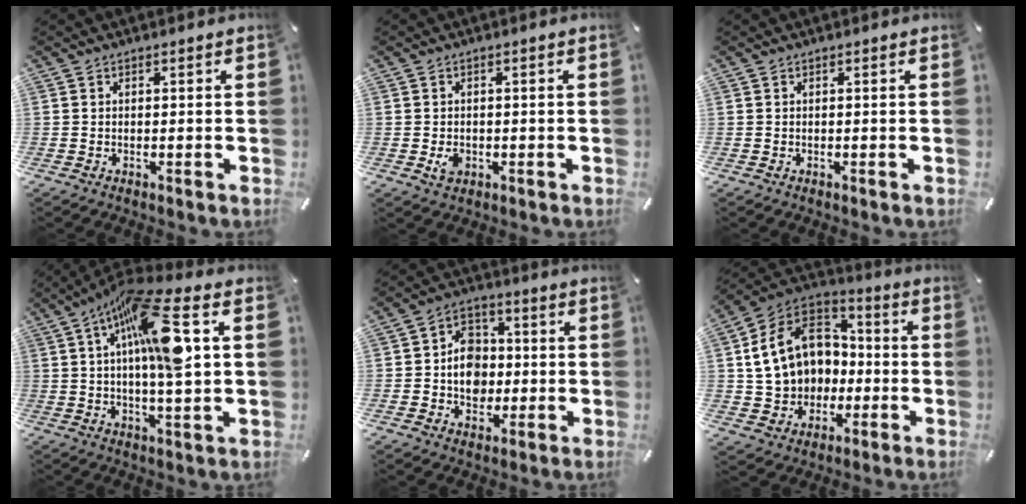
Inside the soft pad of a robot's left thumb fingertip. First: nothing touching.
{"total": 2.8, "force": [-0.7, 2.2, 1.6], "torque": [-0.034, 0.002, -0.013]}
{"total": 0.0}
{"total": 17.6, "force": [4.9, 4.1, 16.4], "torque": [-0.291, -0.011, 0.068]}
{"total": 9.2, "force": [-0.9, 7.9, 4.6], "torque": [-0.076, 0.018, -0.014]}
{"total": 15.9, "force": [0.3, 14.2, 7.2], "torque": [-0.161, -0.002, 0.016]}